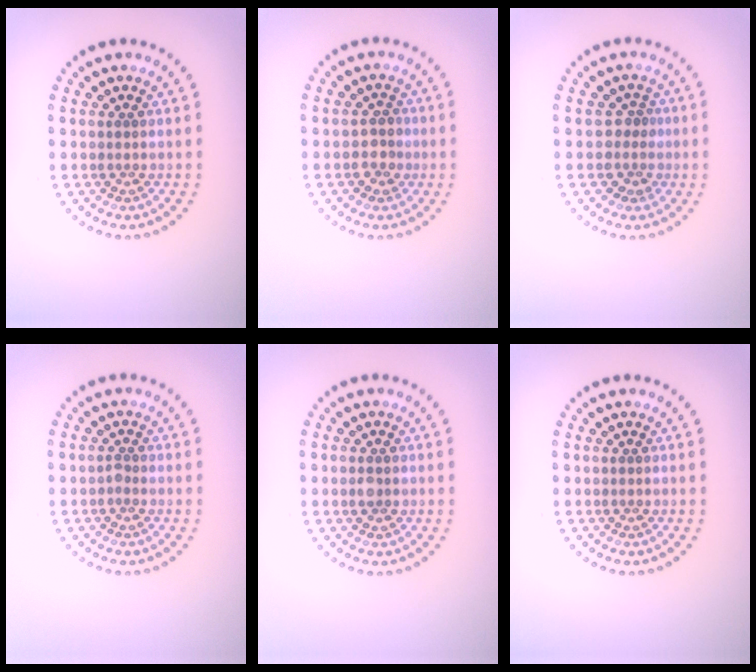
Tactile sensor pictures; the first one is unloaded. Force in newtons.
{"total": 1.7, "press": 1.6, "slide": 0.7}
{"total": 1.9, "press": 1.5, "slide": 1.2}
{"total": 0.6, "press": 0.4, "slide": 0.3}
{"total": 1.0, "press": 1.0, "slide": 0.2}
{"total": 0.0}